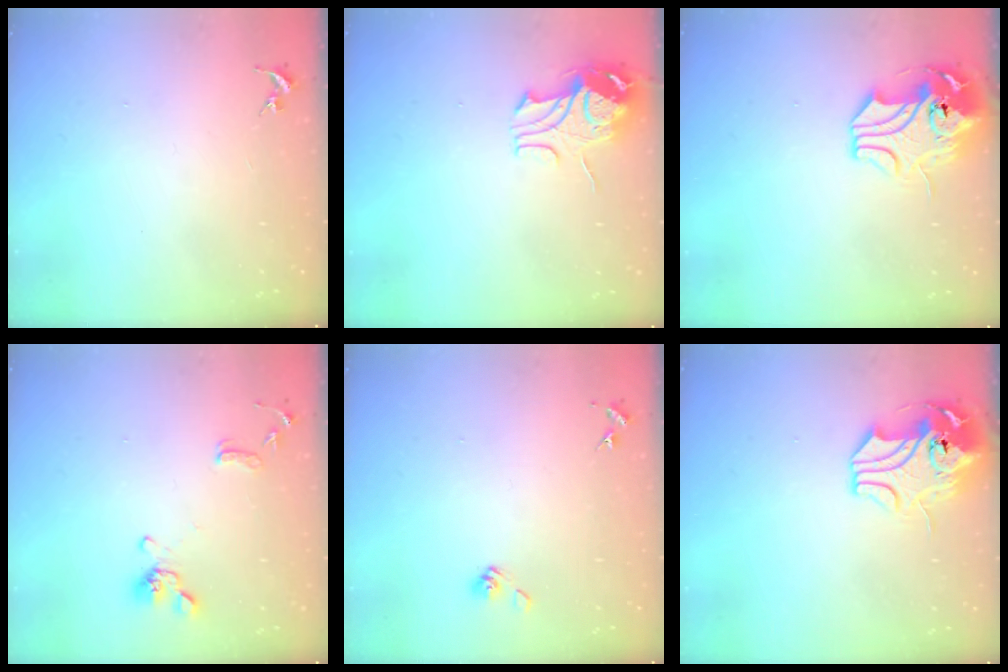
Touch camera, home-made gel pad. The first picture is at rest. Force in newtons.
{"total": 9.6, "press": 9.6, "slide": 1.1}
{"total": 12.0, "press": 11.8, "slide": 2.2}
{"total": 11.5, "press": 11.3, "slide": 1.8}
{"total": 5.4, "press": 5.0, "slide": 2.2}
{"total": 12.0, "press": 11.8, "slide": 2.2}